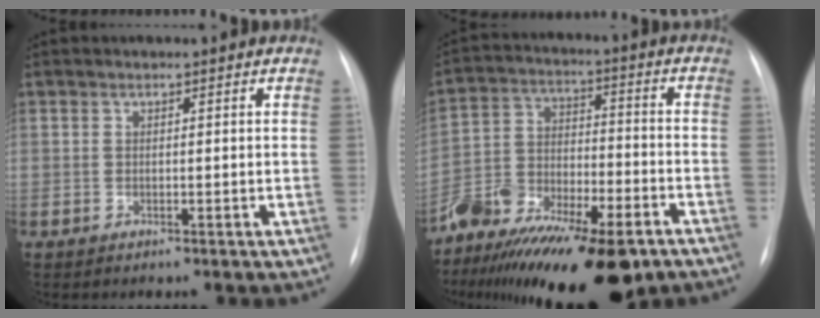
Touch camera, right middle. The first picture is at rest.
{"total": 21.3, "force": [-15.7, 6.5, 12.8], "torque": [-0.219, -0.008, -0.265]}